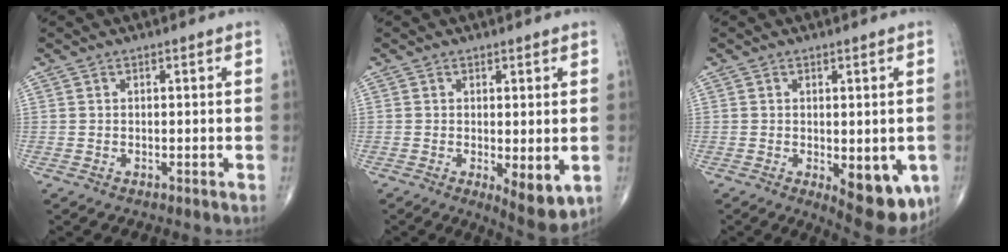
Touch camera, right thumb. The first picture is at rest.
{"total": 6.7, "force": [-1.2, 2.4, 6.1], "torque": [-0.084, -0.021, -0.013]}
{"total": 11.3, "force": [-3.2, 4.9, 9.6], "torque": [-0.102, -0.015, -0.029]}